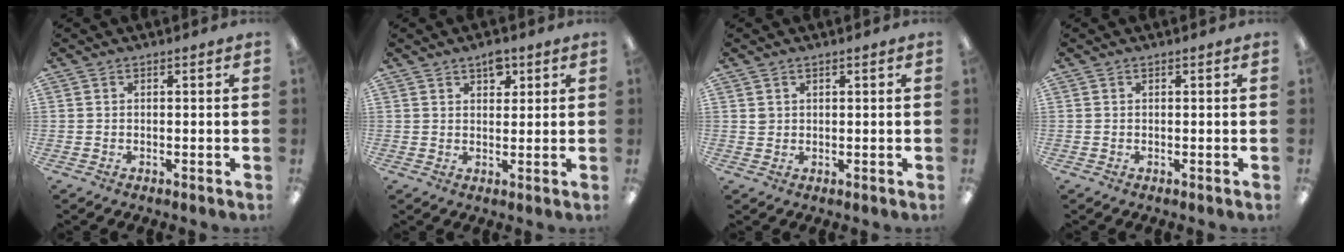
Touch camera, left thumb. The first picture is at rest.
{"total": 4.0, "force": [2.6, 2.3, 1.9], "torque": [-0.010, -0.011, 0.041]}
{"total": 1.3, "force": [0.7, 1.0, 0.2], "torque": [-0.005, 0.002, 0.013]}
{"total": 0.0}